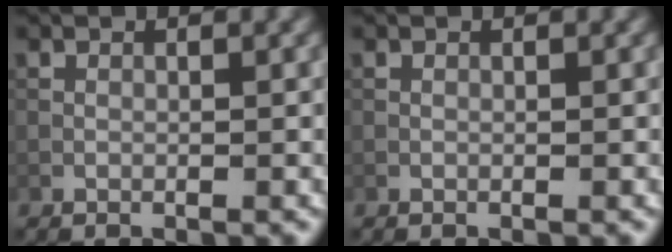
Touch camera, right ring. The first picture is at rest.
{"total": 0.0}